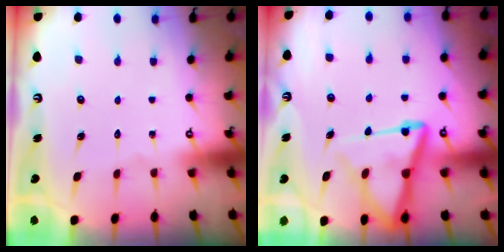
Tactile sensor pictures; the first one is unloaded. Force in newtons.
{"total": 12.7, "press": 12.6, "slide": 1.3}